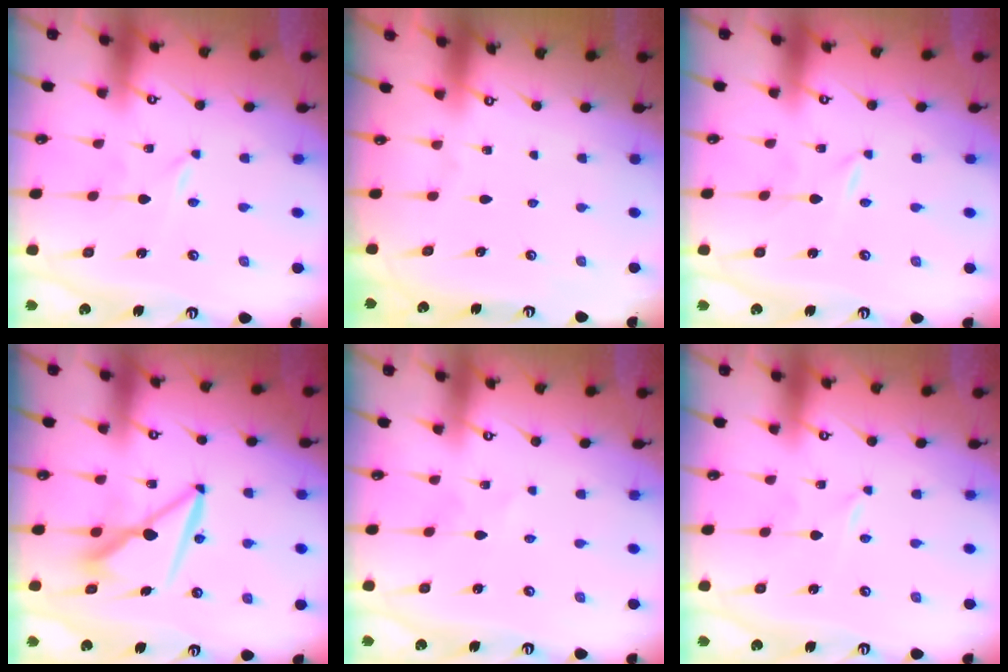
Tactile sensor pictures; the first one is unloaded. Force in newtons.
{"total": 0.0}
{"total": 0.0}
{"total": 8.6, "press": 8.6, "slide": 1.2}
{"total": 0.6, "press": 0.6, "slide": 0.1}
{"total": 0.0}